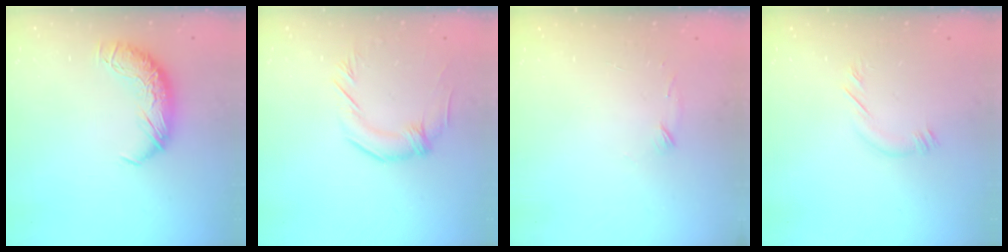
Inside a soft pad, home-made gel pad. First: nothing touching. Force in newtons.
{"total": 1.3, "press": 1.3, "slide": 0.4}
{"total": 7.9, "press": 7.9, "slide": 0.7}
{"total": 5.5, "press": 5.5, "slide": 1.0}